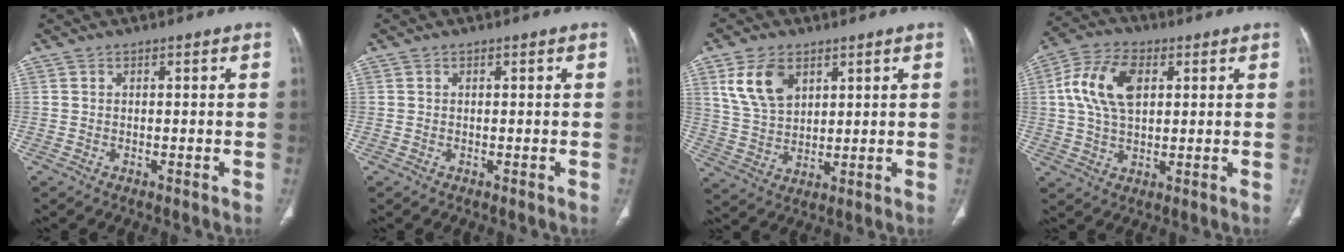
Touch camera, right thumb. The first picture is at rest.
{"total": 0.0}
{"total": 9.9, "force": [4.6, 6.3, 6.2], "torque": [-0.103, -0.015, 0.098]}
{"total": 12.1, "force": [2.8, 7.2, 9.4], "torque": [-0.180, 0.010, 0.049]}